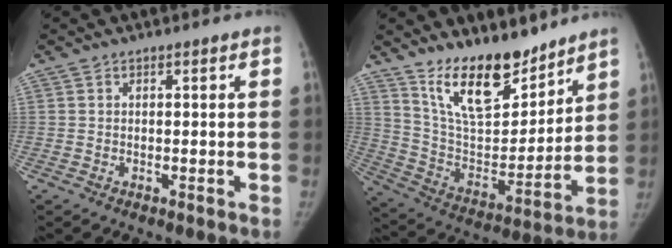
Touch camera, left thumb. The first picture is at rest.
{"total": 17.5, "force": [12.9, 6.9, 9.5], "torque": [-0.114, -0.089, 0.238]}